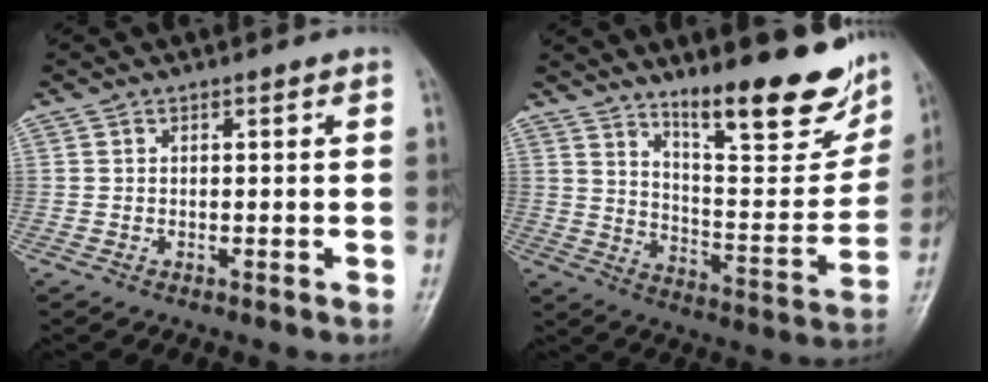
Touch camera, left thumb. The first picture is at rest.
{"total": 20.7, "force": [14.1, 5.6, 14.1], "torque": [-0.152, -0.088, 0.217]}